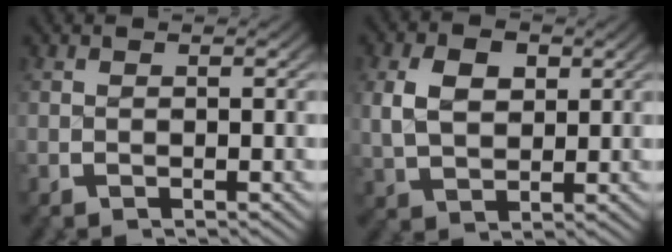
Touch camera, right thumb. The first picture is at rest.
{"total": 4.6, "force": [1.3, 3.2, 3.1], "torque": [-0.056, -0.007, 0.035]}